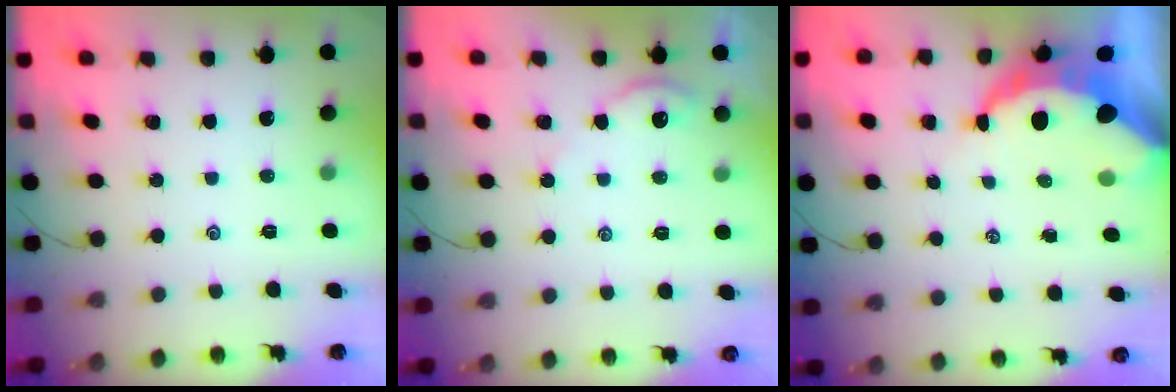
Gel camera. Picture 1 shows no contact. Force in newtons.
{"total": 2.7, "press": 2.7, "slide": 0.4}
{"total": 10.6, "press": 10.5, "slide": 1.0}